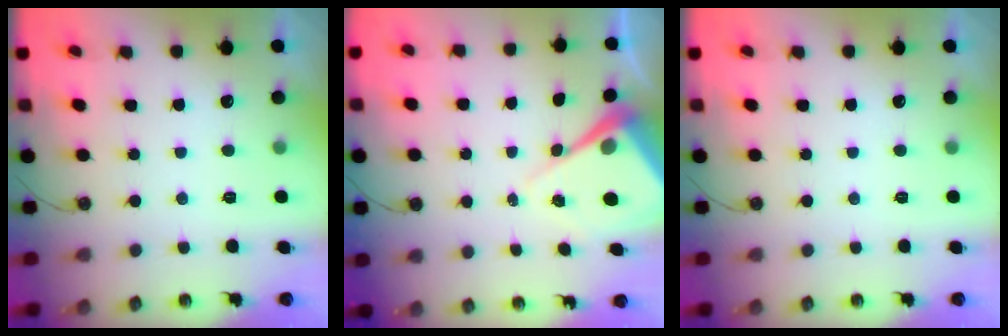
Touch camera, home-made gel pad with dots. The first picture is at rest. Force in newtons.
{"total": 8.5, "press": 8.5, "slide": 0.6}
{"total": 0.0}